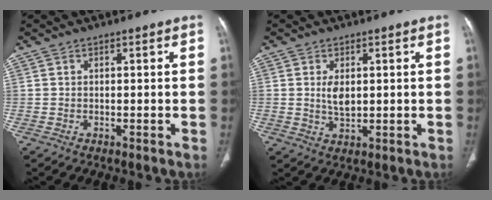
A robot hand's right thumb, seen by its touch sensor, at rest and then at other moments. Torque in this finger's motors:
{"motor_torque": [0.96, 0.93, 0.48, -0.33, 0.02]}